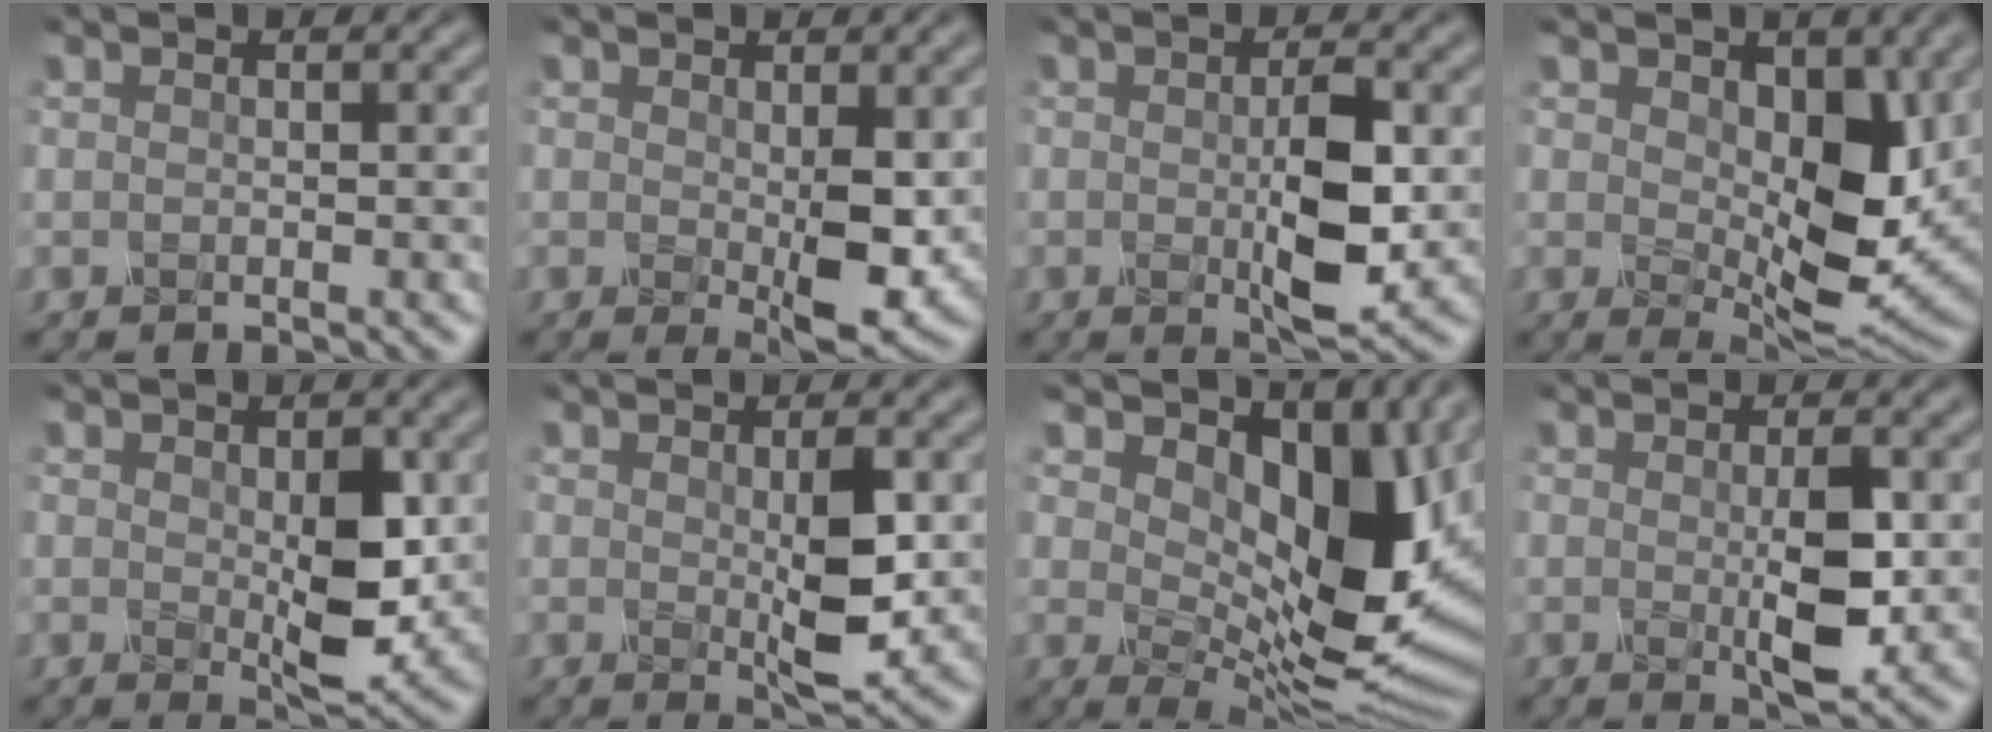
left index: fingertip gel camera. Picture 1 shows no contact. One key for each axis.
{"total": 4.7, "fx": -0.4, "fy": 1.3, "fz": 4.5, "tx": -0.092, "ty": -0.014, "tz": 0.004}
{"total": 5.3, "fx": -0.4, "fy": 1.2, "fz": 5.1, "tx": -0.106, "ty": -0.008, "tz": 0.002}
{"total": 7.9, "fx": 0.7, "fy": 3.9, "fz": 6.8, "tx": -0.123, "ty": -0.011, "tz": 0.023}
{"total": 4.5, "fx": 0.0, "fy": 1.9, "fz": 4.1, "tx": -0.086, "ty": -0.012, "tz": 0.013}
{"total": 3.9, "fx": 0.2, "fy": 0.7, "fz": 3.8, "tx": -0.084, "ty": -0.007, "tz": 0.012}
{"total": 12.7, "fx": 2.8, "fy": 6.4, "fz": 10.6, "tx": -0.164, "ty": -0.011, "tz": 0.057}
{"total": 4.1, "fx": -0.1, "fy": 0.8, "fz": 4.0, "tx": -0.092, "ty": -0.008, "tz": 0.007}